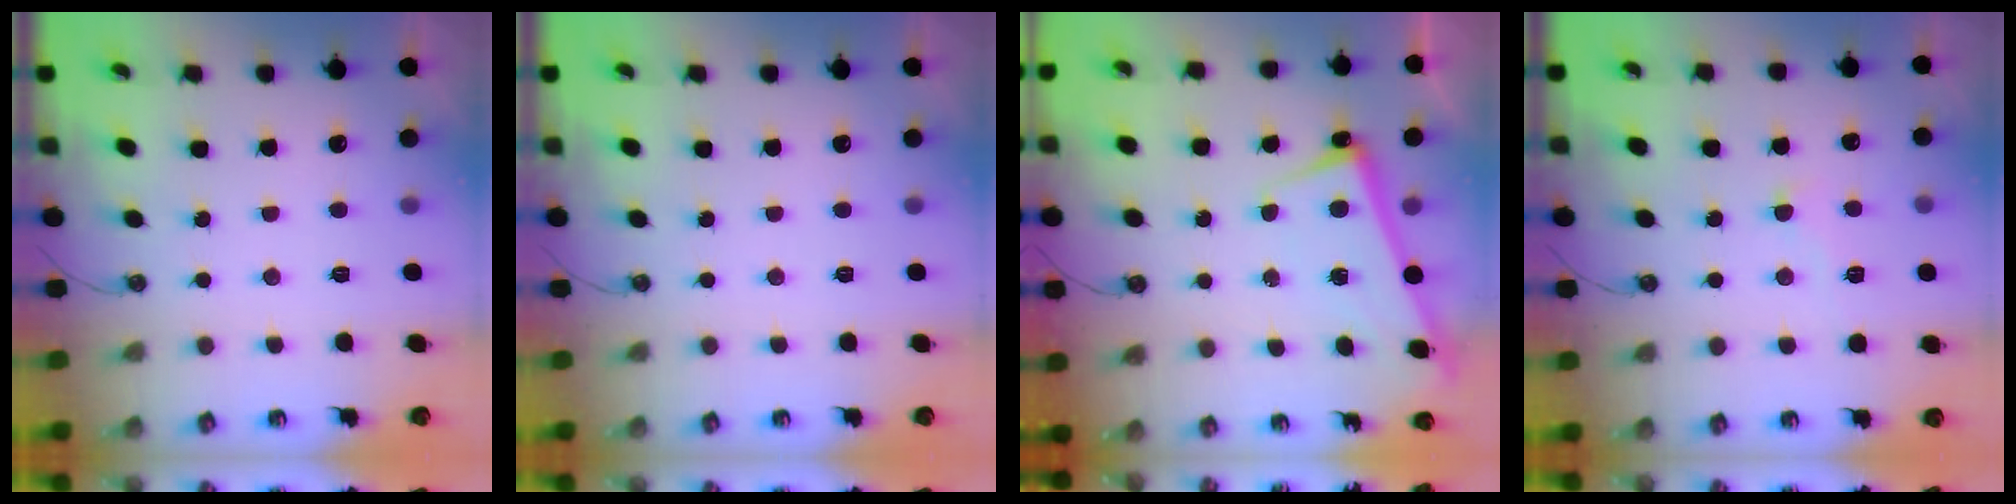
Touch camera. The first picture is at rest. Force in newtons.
{"total": 0.0}
{"total": 2.6, "press": 2.4, "slide": 0.9}
{"total": 1.9, "press": 1.8, "slide": 0.8}